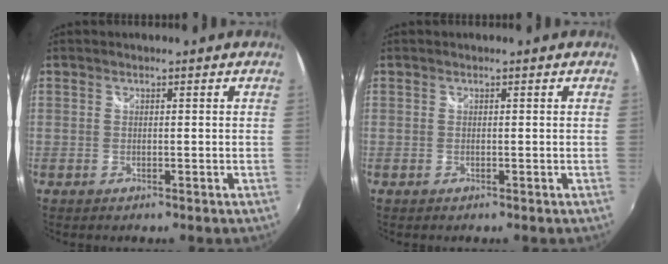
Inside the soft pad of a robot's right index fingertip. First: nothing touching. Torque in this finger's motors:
{"motor_torque": [0.00, 0.01, -0.01, 0.00]}